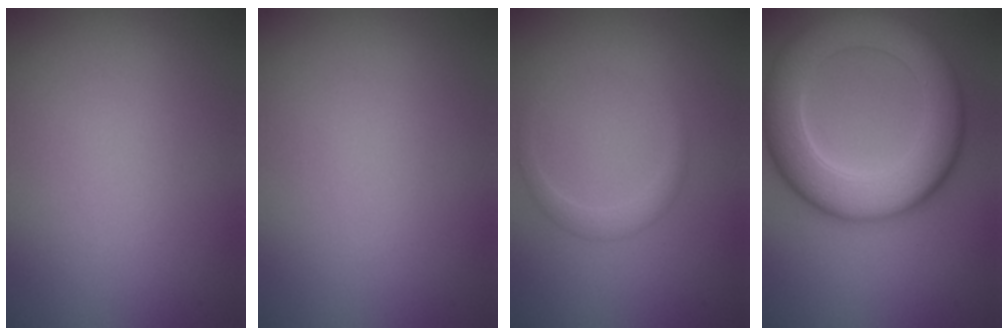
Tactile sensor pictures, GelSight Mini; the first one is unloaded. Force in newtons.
{"total": 0.0}
{"total": 1.4, "press": 1.4, "slide": 0.0}
{"total": 9.2, "press": 9.1, "slide": 0.4}